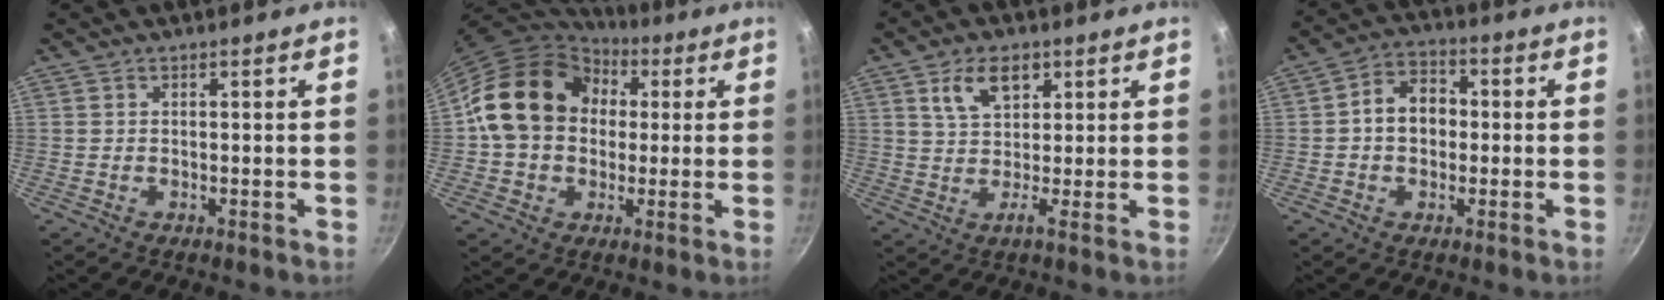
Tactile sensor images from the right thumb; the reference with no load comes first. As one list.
[{"total": 17.8, "force": [2.6, 14.5, 10.0], "torque": [-0.149, 0.033, 0.035]}, {"total": 6.8, "force": [3.1, 3.8, 4.7], "torque": [-0.068, -0.004, 0.047]}, {"total": 8.1, "force": [-0.1, 6.1, 5.2], "torque": [-0.054, 0.022, -0.013]}]